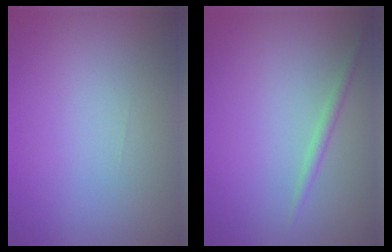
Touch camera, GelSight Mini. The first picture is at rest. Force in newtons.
{"total": 1.1, "press": 1.1, "slide": 0.0}